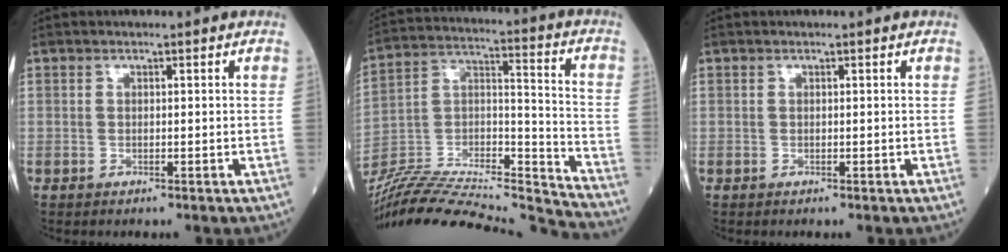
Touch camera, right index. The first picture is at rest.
{"total": 29.2, "force": [-27.5, 1.6, 9.9], "torque": [-0.167, -0.006, -0.435]}
{"total": 0.0}